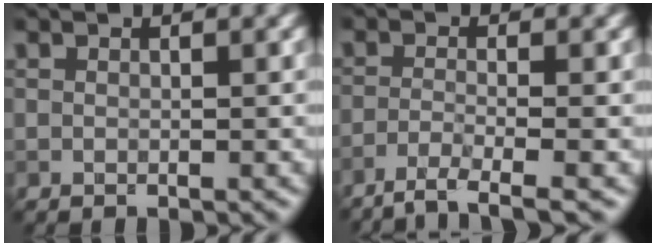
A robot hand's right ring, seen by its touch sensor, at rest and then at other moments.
{"total": 3.6, "force": [-2.6, 0.5, 2.5], "torque": [-0.042, 0.000, -0.059]}